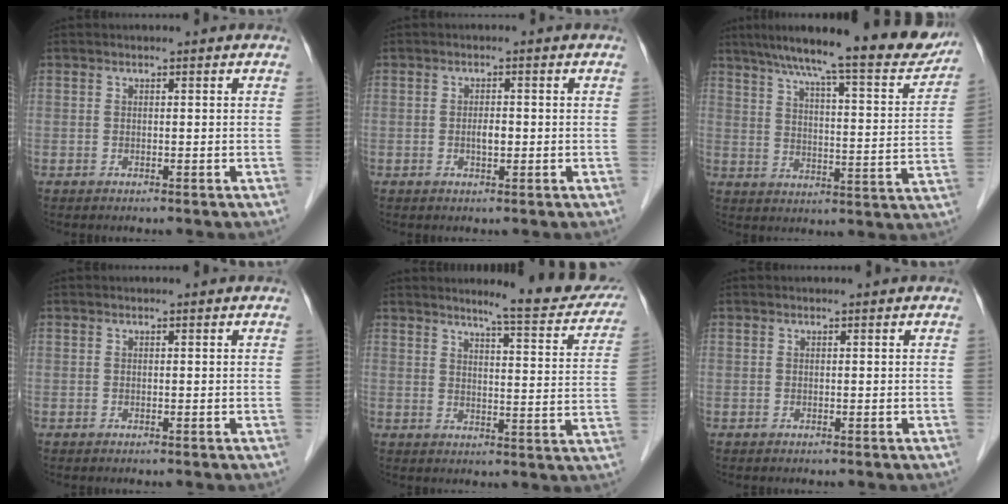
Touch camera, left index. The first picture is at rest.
{"total": 1.8, "force": [-0.3, 0.7, 1.7], "torque": [-0.031, 0.001, -0.005]}
{"total": 21.4, "force": [18.4, 2.3, 10.7], "torque": [-0.160, -0.018, 0.242]}
{"total": 0.0}
{"total": 13.3, "force": [11.8, 1.1, 6.0], "torque": [-0.062, -0.028, 0.131]}
{"total": 0.0}